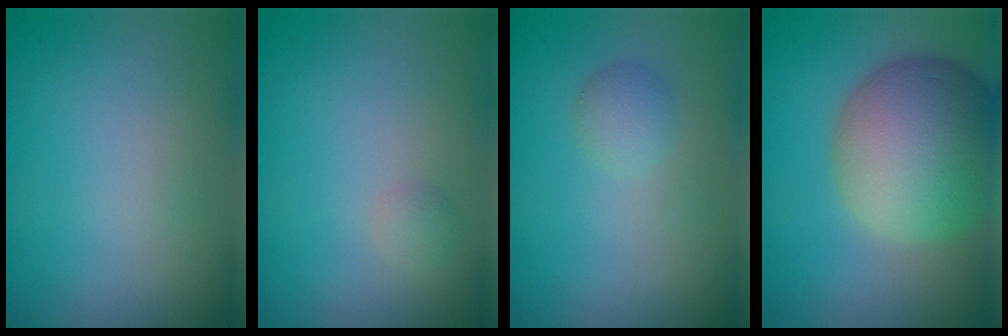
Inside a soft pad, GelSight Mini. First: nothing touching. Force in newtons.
{"total": 0.8, "press": 0.8, "slide": 0.0}
{"total": 1.5, "press": 1.5, "slide": 0.0}
{"total": 11.1, "press": 11.1, "slide": 0.6}